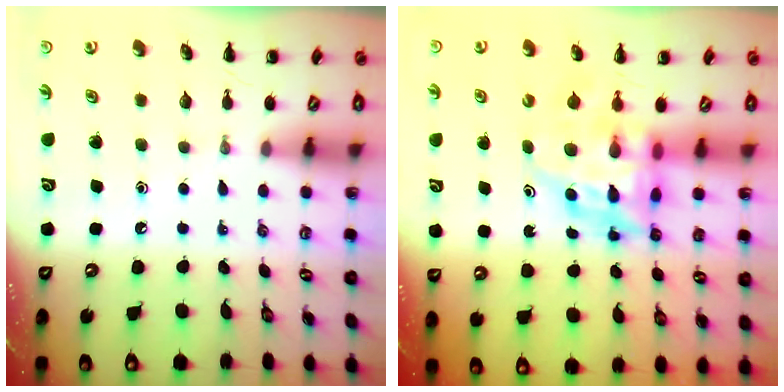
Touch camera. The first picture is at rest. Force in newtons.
{"total": 7.3, "press": 7.0, "slide": 2.2}